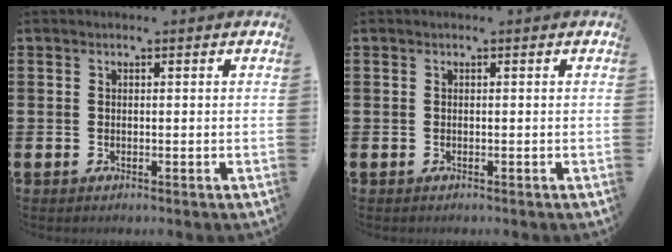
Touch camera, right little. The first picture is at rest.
{"total": 0.0}